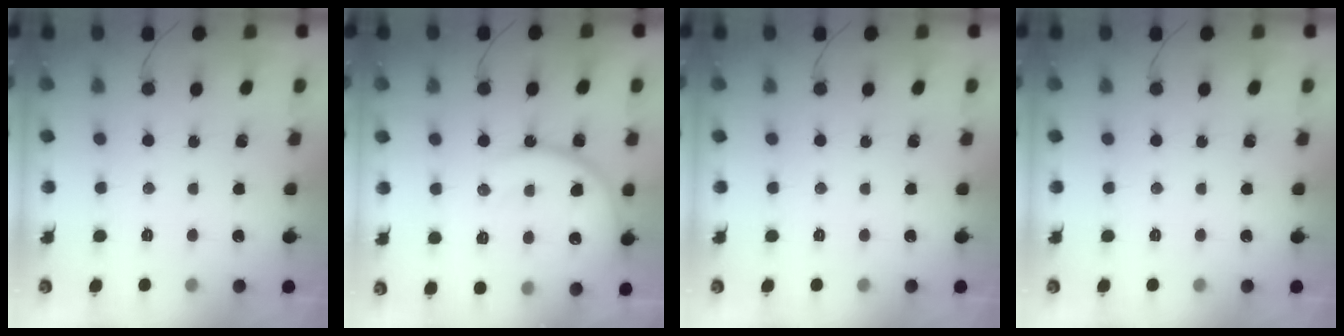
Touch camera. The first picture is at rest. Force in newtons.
{"total": 16.2, "press": 16.2, "slide": 1.1}
{"total": 0.0}
{"total": 0.0}